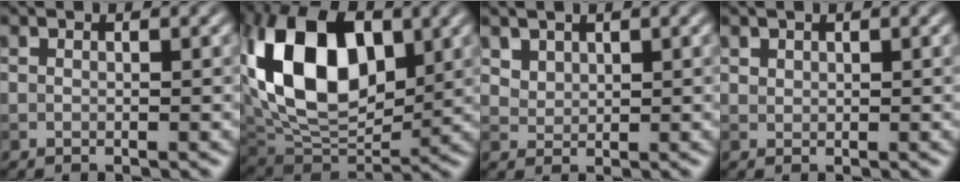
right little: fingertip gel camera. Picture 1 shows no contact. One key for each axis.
{"total": 14.1, "fx": 3.5, "fy": 8.6, "fz": 10.6, "tx": -0.196, "ty": 0.016, "tz": 0.056}
{"total": 2.3, "fx": 1.7, "fy": 1.5, "fz": 0.8, "tx": -0.028, "ty": -0.009, "tz": 0.049}
{"total": 0.8, "fx": 0.6, "fy": 0.5, "fz": 0.0, "tx": -0.004, "ty": -0.002, "tz": 0.014}